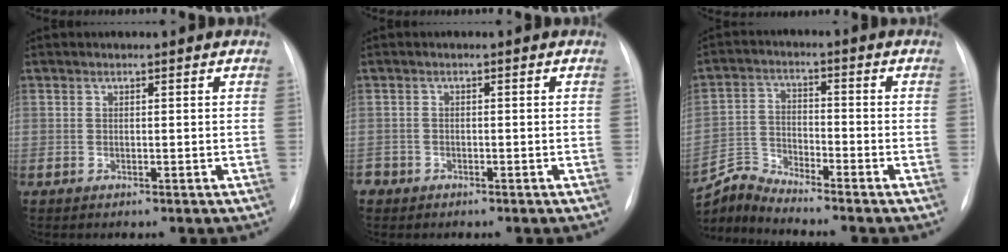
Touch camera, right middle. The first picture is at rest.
{"total": 2.0, "force": [-1.4, 1.5, 0.1], "torque": [-0.009, 0.002, -0.028]}
{"total": 6.4, "force": [-6.3, -1.3, -0.4], "torque": [-0.014, -0.004, -0.123]}